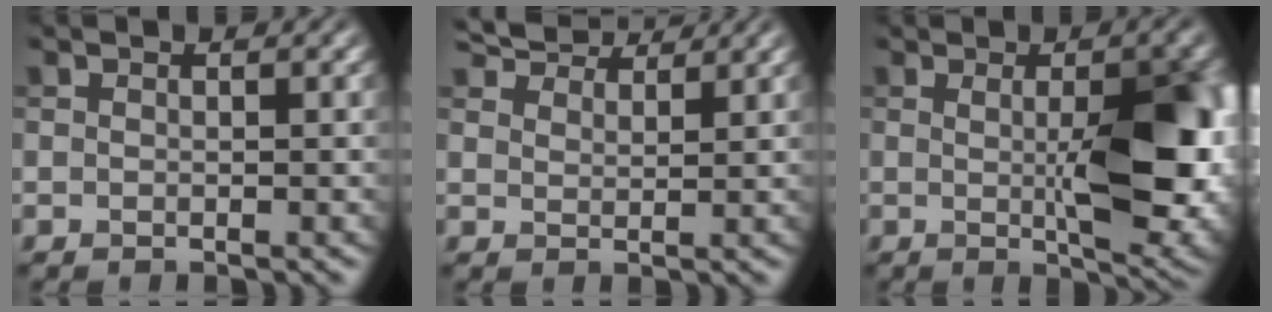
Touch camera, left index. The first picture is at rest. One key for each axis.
{"total": 5.9, "fx": 5.3, "fy": 1.7, "fz": 2.0, "tx": -0.044, "ty": 0.004, "tz": 0.092}
{"total": 10.0, "fx": 0.1, "fy": 3.1, "fz": 9.5, "tx": -0.124, "ty": -0.013, "tz": 0.013}